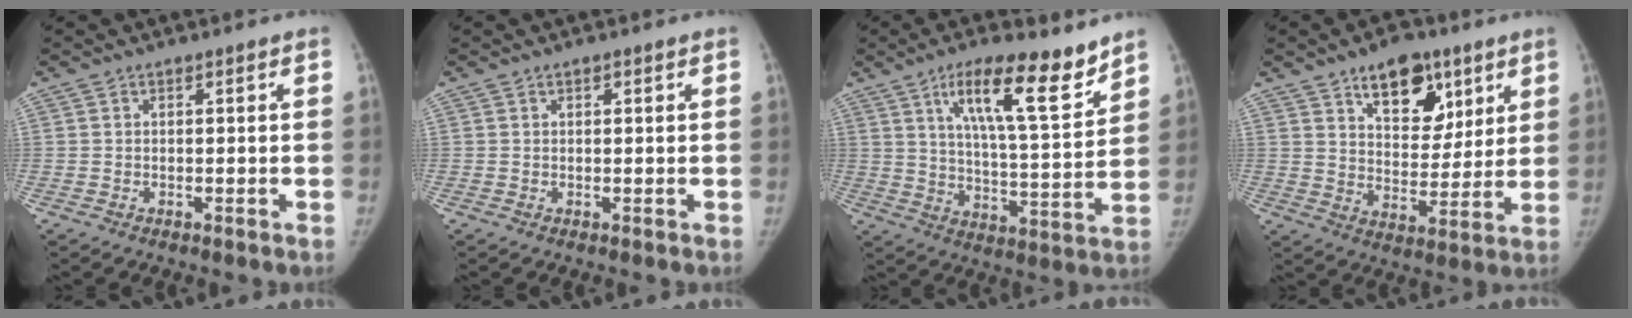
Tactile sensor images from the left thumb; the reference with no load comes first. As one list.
[{"total": 0.9, "force": [0.5, 0.5, 0.6], "torque": [-0.006, -0.001, 0.006]}, {"total": 16.2, "force": [10.1, 4.2, 11.8], "torque": [-0.164, -0.058, 0.170]}, {"total": 14.0, "force": [8.0, 8.0, 8.2], "torque": [-0.076, -0.043, 0.128]}]